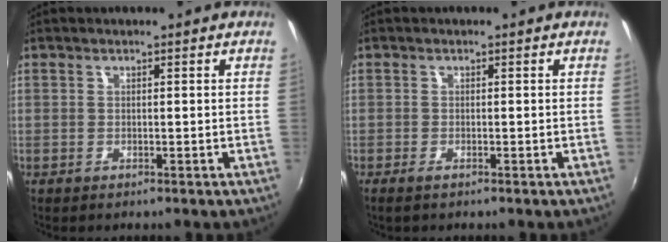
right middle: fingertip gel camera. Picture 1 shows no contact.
{"total": 1.5, "force": [-1.1, 0.2, 1.0], "torque": [-0.020, -0.006, -0.021]}